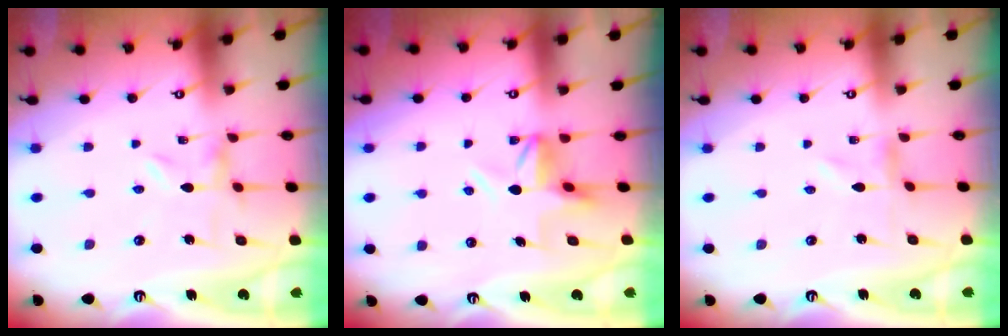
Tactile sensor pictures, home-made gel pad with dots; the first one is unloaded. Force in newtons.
{"total": 5.9, "press": 5.9, "slide": 0.1}
{"total": 0.0}